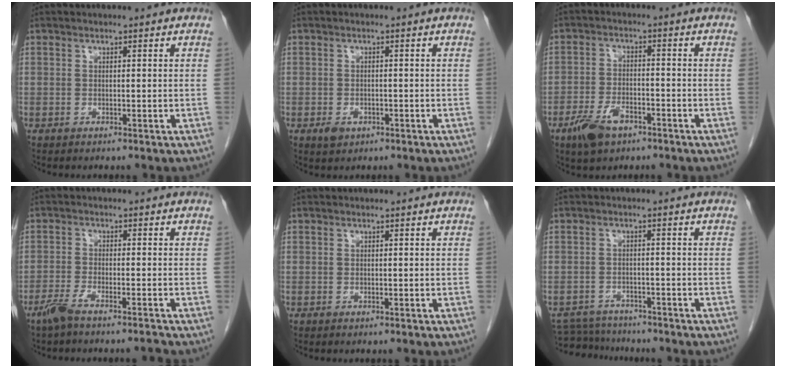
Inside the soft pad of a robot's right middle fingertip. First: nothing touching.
{"total": 2.1, "force": [-1.0, 1.4, 1.2], "torque": [-0.021, 0.001, -0.008]}
{"total": 6.1, "force": [-3.8, 2.8, 3.9], "torque": [-0.083, -0.003, -0.064]}
{"total": 4.0, "force": [-3.5, -0.3, 1.9], "torque": [-0.039, -0.003, -0.069]}
{"total": 0.0}
{"total": 5.9, "force": [-5.7, 1.5, 0.1], "torque": [-0.001, 0.000, -0.094]}